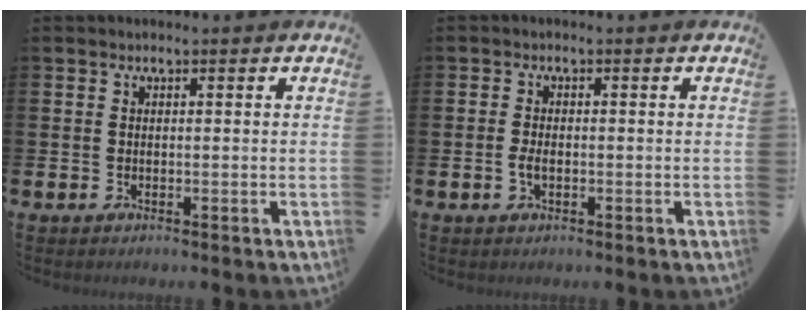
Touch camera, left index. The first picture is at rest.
{"total": 1.7, "force": [-0.4, 1.0, 1.4], "torque": [-0.024, 0.002, -0.010]}